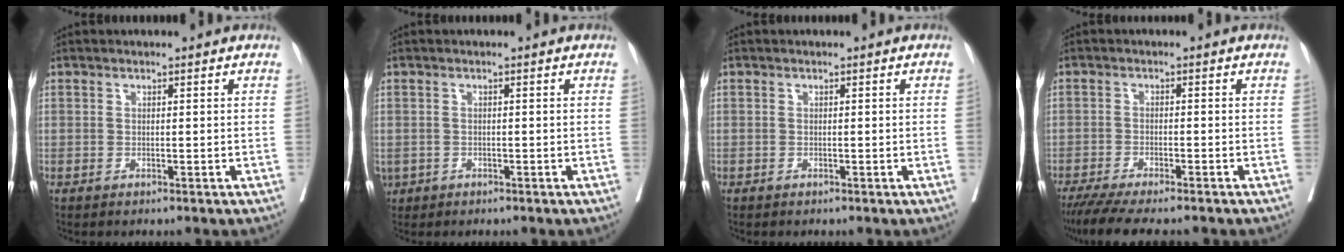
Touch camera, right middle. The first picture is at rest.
{"total": 2.3, "force": [-1.1, 1.9, 0.6], "torque": [-0.018, -0.002, -0.014]}
{"total": 0.0}
{"total": 10.8, "force": [-9.2, 1.4, 5.5], "torque": [-0.080, -0.017, -0.141]}